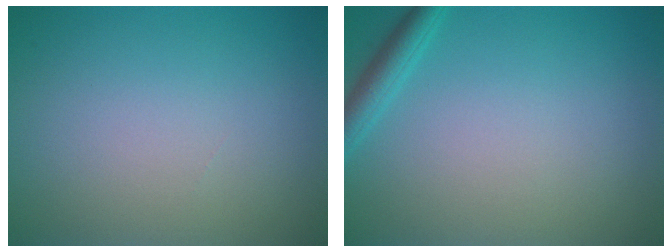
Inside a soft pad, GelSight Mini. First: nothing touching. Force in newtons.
{"total": 2.0, "press": 2.0, "slide": 0.1}